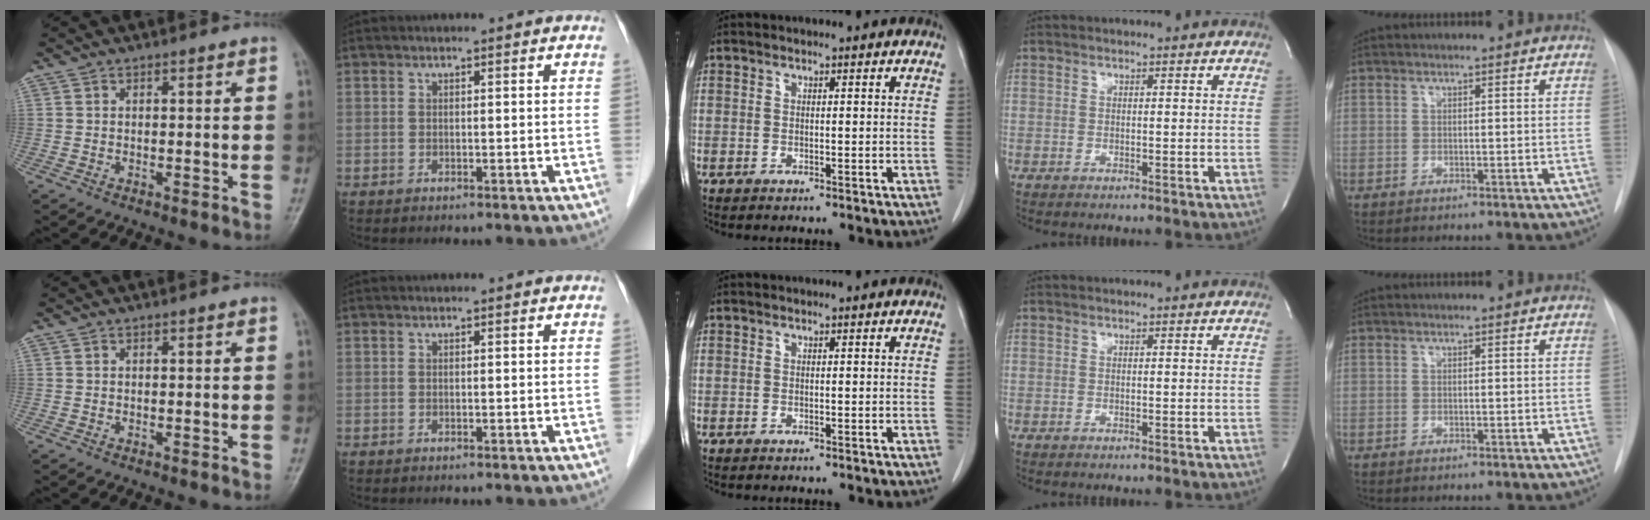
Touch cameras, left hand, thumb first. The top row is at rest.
{}